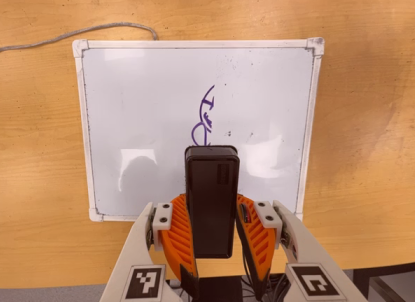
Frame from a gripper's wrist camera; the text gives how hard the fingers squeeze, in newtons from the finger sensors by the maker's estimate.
{"total": 6.7, "left": 5.7, "right": 7.8}